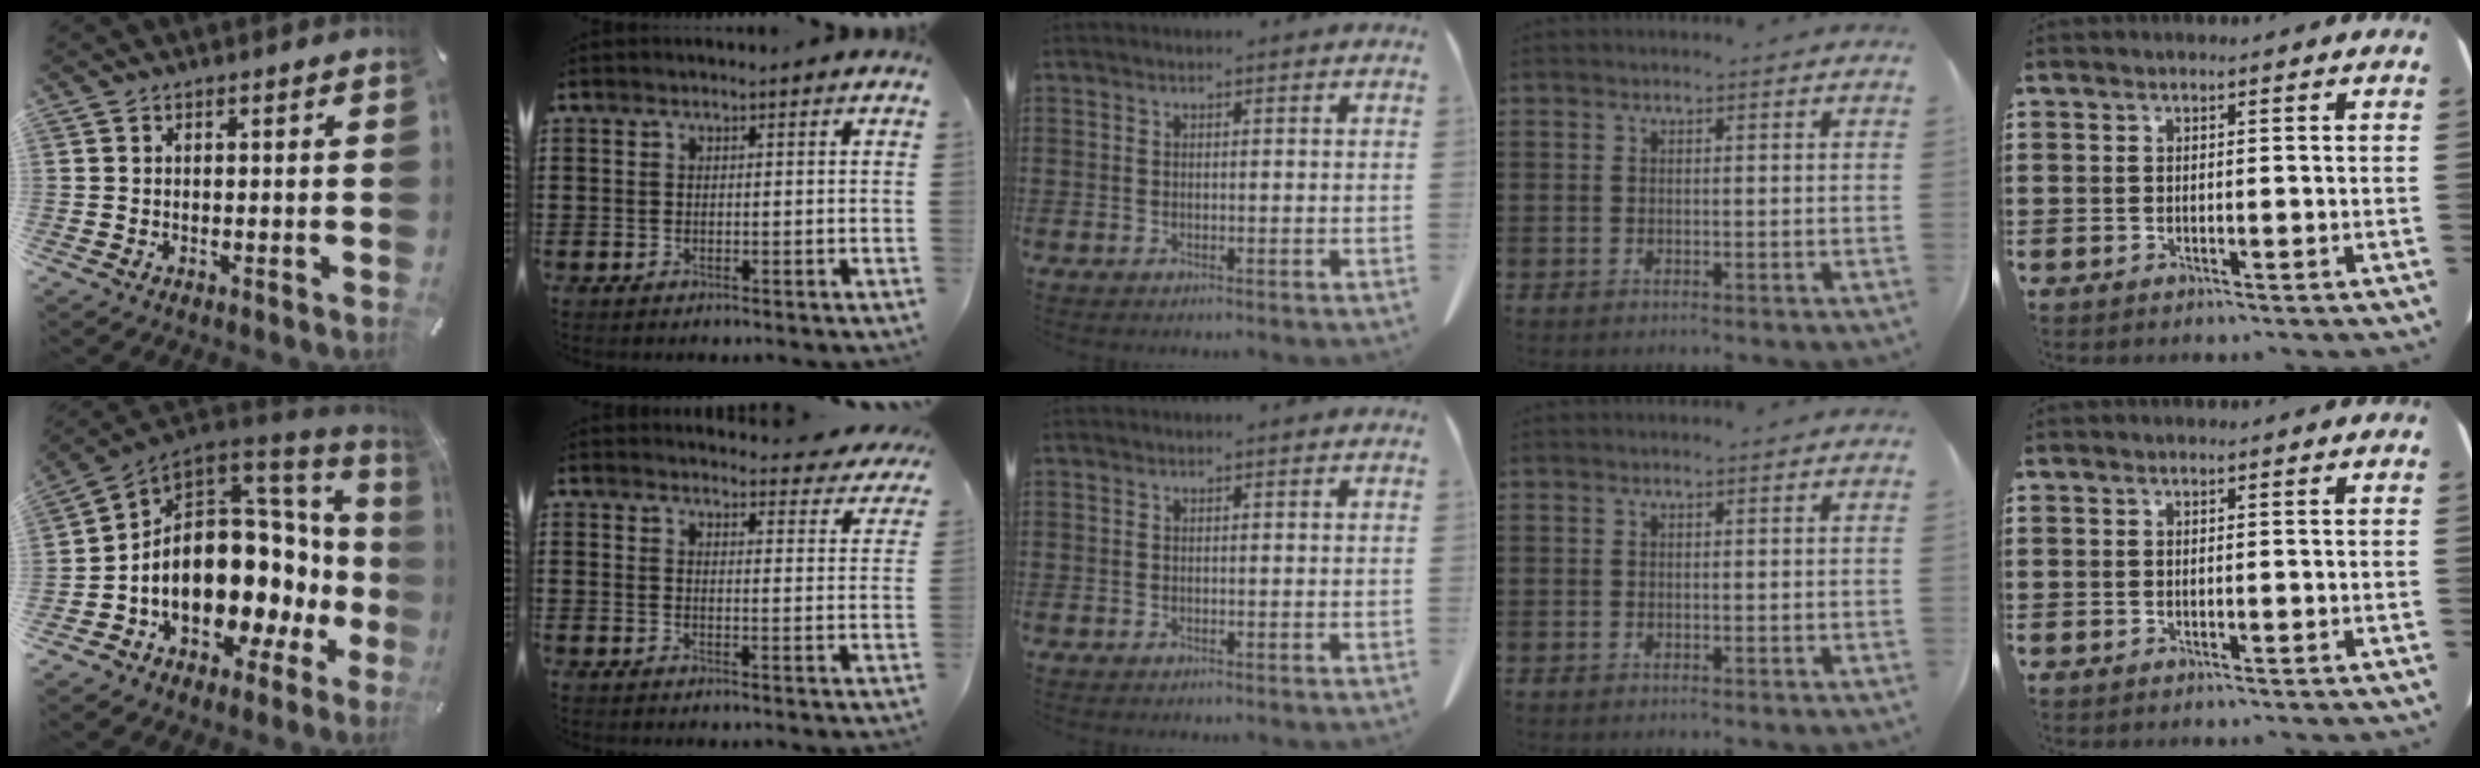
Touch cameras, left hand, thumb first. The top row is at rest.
{"thumb": {"total": 18.2, "force": [-2.5, 12.2, 13.3], "torque": [-0.245, -0.029, -0.032]}, "index": {"total": 3.5, "force": [3.5, 0.2, 0.6], "torque": [-0.019, -0.022, 0.060]}}